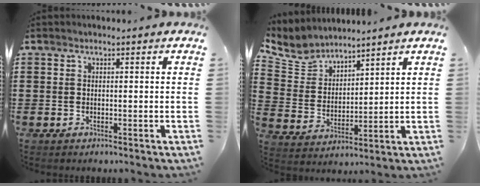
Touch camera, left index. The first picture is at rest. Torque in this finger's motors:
{"motor_torque": [0.14, 0.13, 0.16, 0.06]}